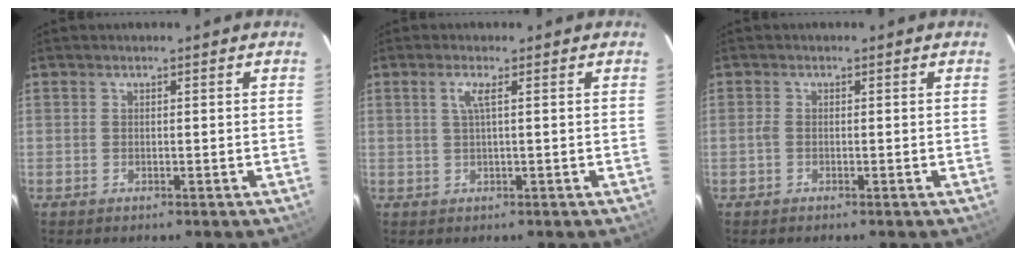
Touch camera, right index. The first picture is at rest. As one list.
[{"total": 2.0, "force": [0.6, -0.4, 1.8], "torque": [-0.035, -0.001, 0.011]}, {"total": 1.0, "force": [-0.3, 0.6, 0.7], "torque": [-0.016, 0.002, -0.009]}]